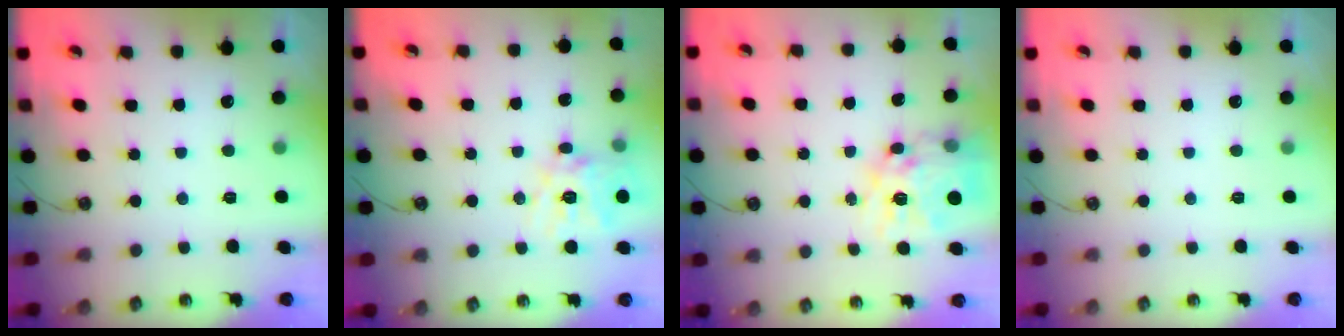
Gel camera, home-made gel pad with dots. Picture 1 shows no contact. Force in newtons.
{"total": 14.4, "press": 14.3, "slide": 1.9}
{"total": 16.7, "press": 16.7, "slide": 1.7}
{"total": 0.0}